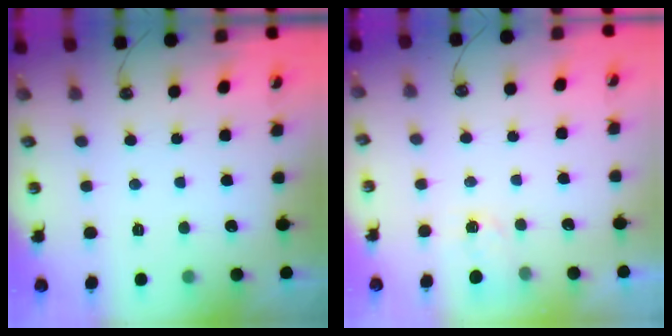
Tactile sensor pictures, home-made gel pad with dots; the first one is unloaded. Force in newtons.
{"total": 1.8, "press": 1.8, "slide": 0.3}